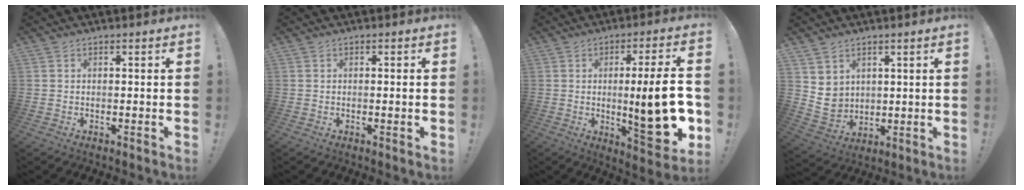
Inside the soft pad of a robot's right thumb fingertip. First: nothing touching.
{"total": 1.1, "force": [-0.2, -0.2, 1.1], "torque": [-0.020, -0.001, -0.004]}
{"total": 19.0, "force": [-1.5, 3.7, 18.6], "torque": [-0.264, -0.013, -0.023]}
{"total": 6.4, "force": [3.7, 5.1, 1.4], "torque": [-0.023, -0.032, 0.078]}